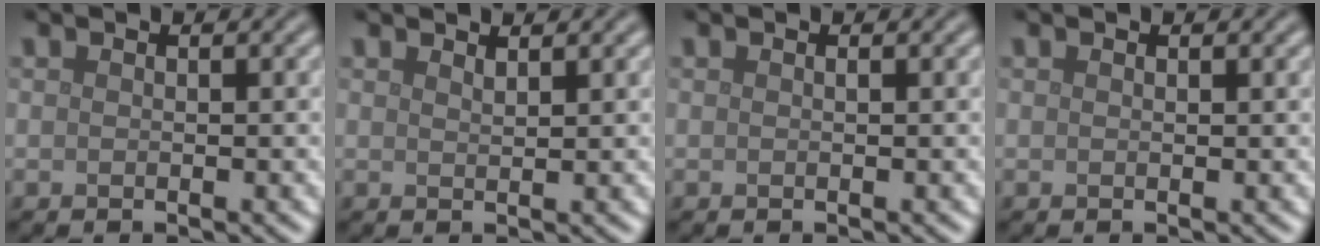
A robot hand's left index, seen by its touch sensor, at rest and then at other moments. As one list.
[{"total": 1.0, "force": [0.9, 0.1, 0.3], "torque": [-0.002, 0.002, 0.016]}, {"total": 0.0}, {"total": 0.0}]